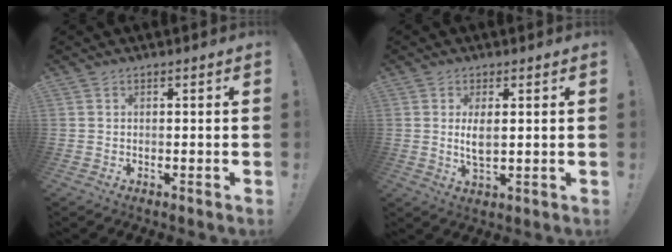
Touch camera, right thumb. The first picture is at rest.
{"total": 4.9, "force": [0.9, 1.8, 4.5], "torque": [-0.076, -0.016, 0.010]}